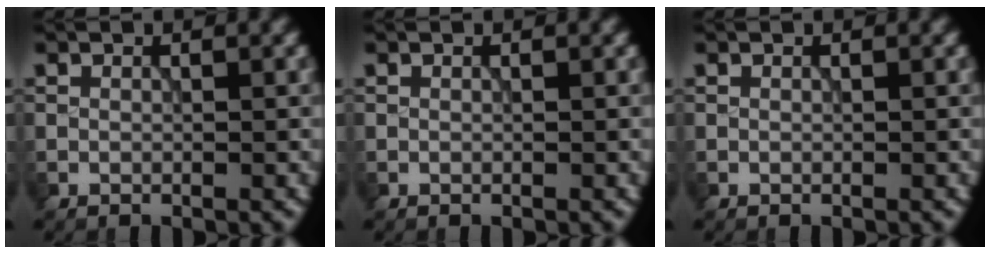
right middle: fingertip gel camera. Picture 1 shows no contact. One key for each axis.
{"total": 0.0}
{"total": 0.0}